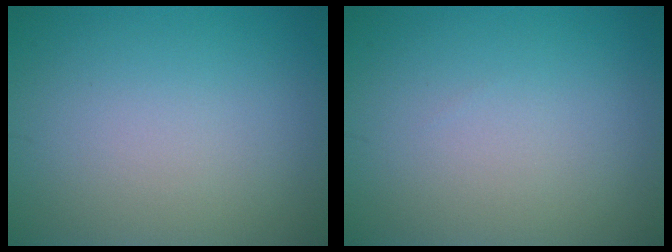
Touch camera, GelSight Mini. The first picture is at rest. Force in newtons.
{"total": 0.0}